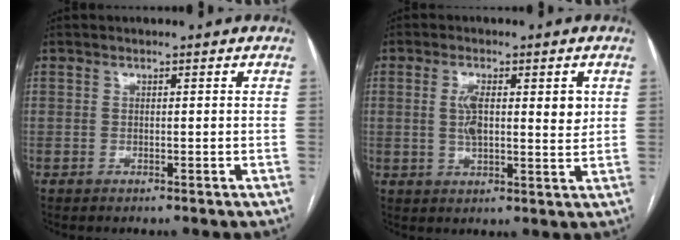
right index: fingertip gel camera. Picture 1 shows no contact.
{"total": 7.1, "force": [1.7, 2.4, 6.5], "torque": [-0.107, 0.003, 0.029]}